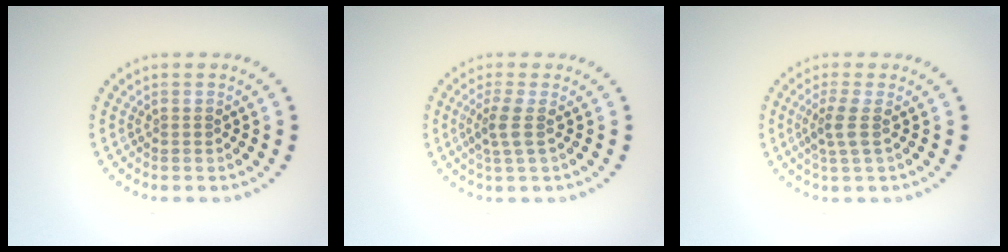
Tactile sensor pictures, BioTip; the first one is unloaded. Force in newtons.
{"total": 2.0, "press": 1.5, "slide": 1.4}
{"total": 2.0, "press": 1.5, "slide": 1.4}